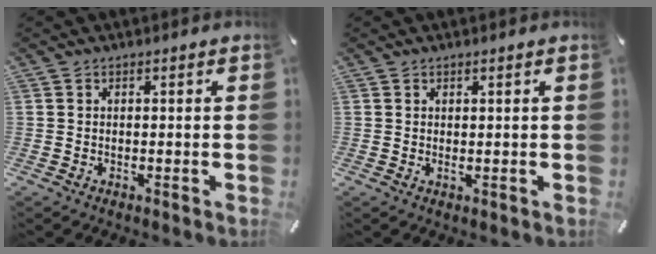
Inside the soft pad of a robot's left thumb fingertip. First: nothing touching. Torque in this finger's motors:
{"motor_torque": [-0.38, -0.29, -0.13, 0.06, 0.03]}